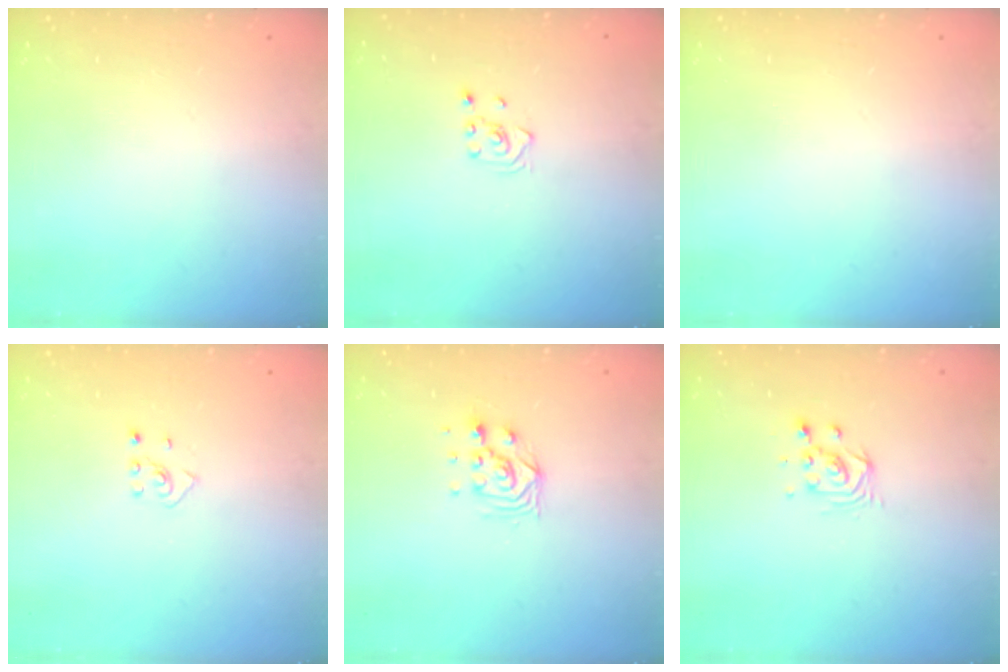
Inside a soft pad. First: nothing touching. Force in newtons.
{"total": 2.8, "press": 2.6, "slide": 1.0}
{"total": 0.0}
{"total": 2.7, "press": 2.6, "slide": 0.9}
{"total": 7.4, "press": 7.3, "slide": 0.6}
{"total": 3.9, "press": 3.9, "slide": 0.2}